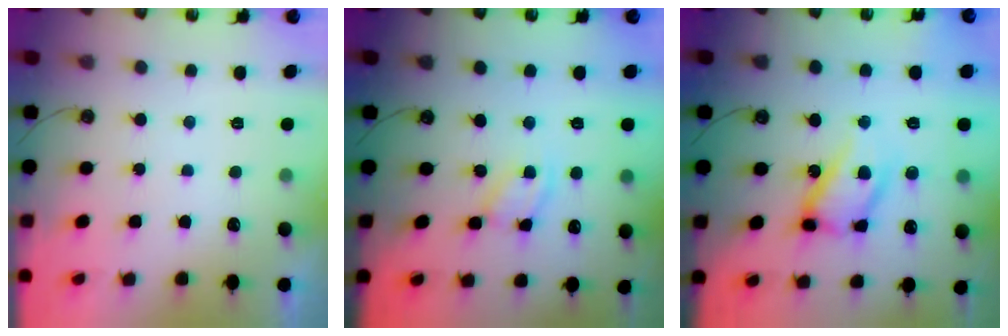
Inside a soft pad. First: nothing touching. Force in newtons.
{"total": 4.1, "press": 4.1, "slide": 0.3}
{"total": 14.1, "press": 14.1, "slide": 1.2}